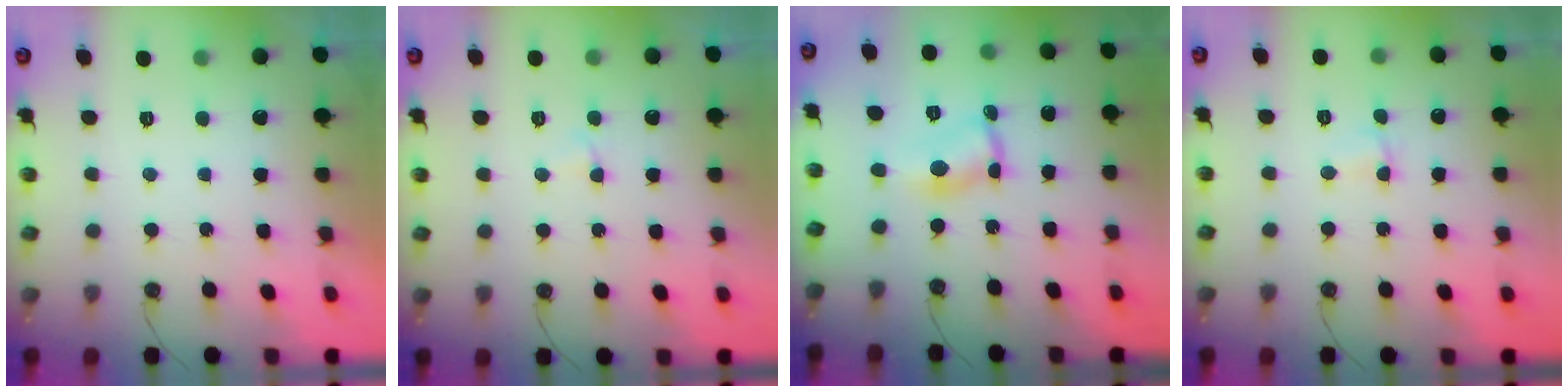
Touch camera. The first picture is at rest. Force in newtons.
{"total": 2.4, "press": 2.4, "slide": 0.4}
{"total": 4.3, "press": 4.3, "slide": 0.2}
{"total": 2.2, "press": 2.2, "slide": 0.5}